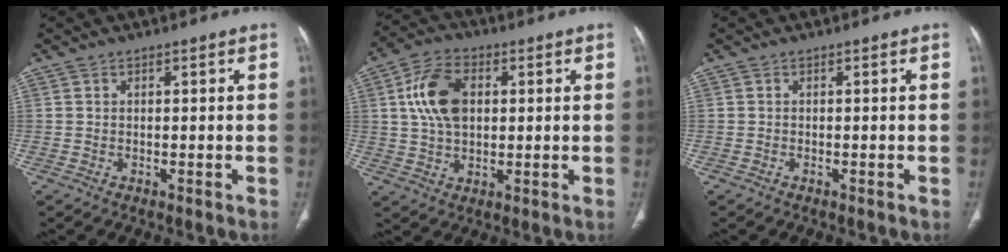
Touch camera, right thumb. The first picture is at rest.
{"total": 10.8, "force": [2.2, 6.9, 8.0], "torque": [-0.143, 0.007, 0.040]}
{"total": 0.0}